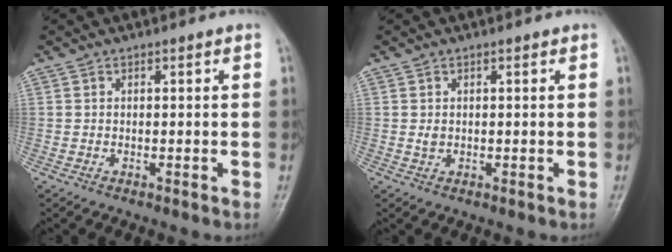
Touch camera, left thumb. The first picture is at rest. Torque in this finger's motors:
{"motor_torque": [0.64, 0.38, 0.34, 0.01, 0.00]}